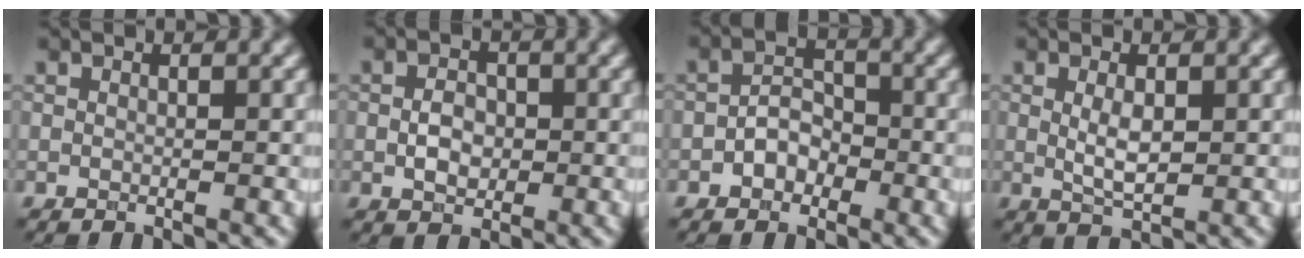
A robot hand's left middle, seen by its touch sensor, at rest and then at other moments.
{"total": 2.7, "force": [-0.3, 1.9, 1.9], "torque": [-0.034, 0.001, -0.008]}
{"total": 2.7, "force": [-1.1, 2.0, 1.4], "torque": [-0.021, 0.005, -0.023]}
{"total": 2.3, "force": [0.3, 0.9, 2.1], "torque": [-0.047, -0.003, 0.008]}